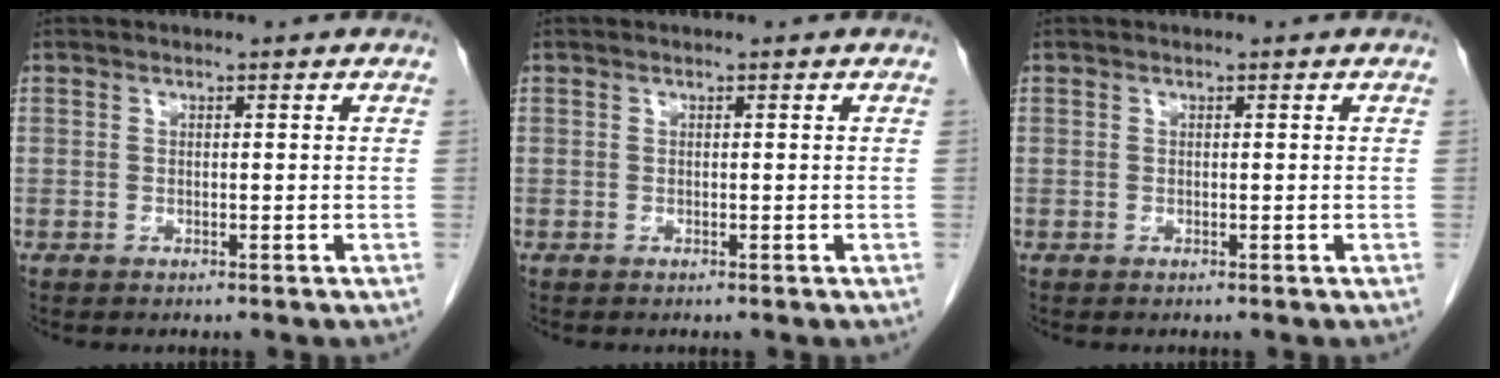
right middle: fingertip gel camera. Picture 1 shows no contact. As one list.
[{"total": 0.0}, {"total": 0.0}]